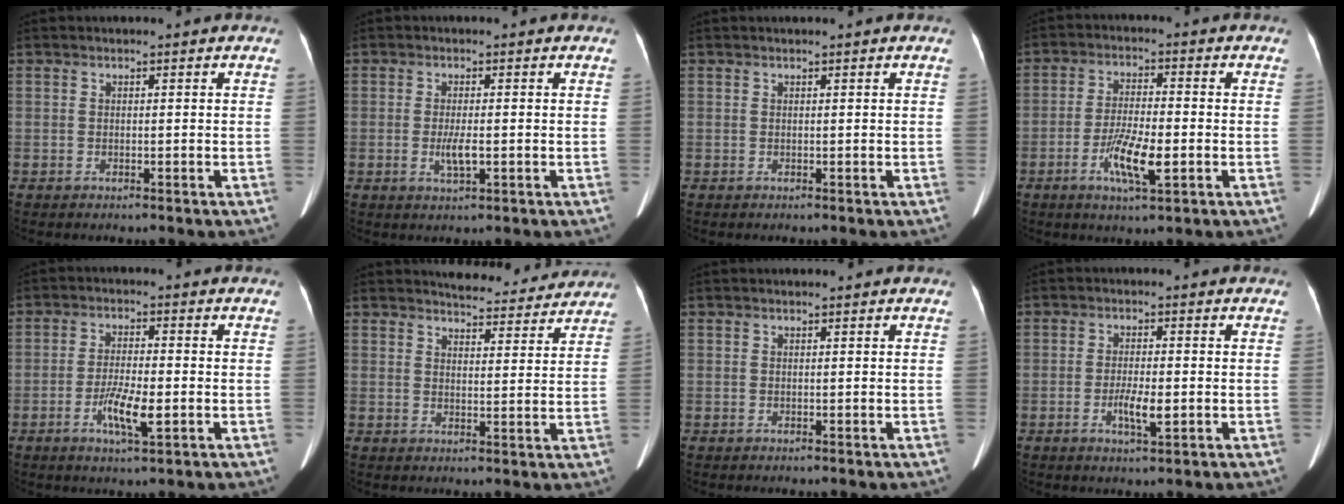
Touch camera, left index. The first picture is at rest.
{"total": 2.8, "force": [-0.6, 0.6, 2.7], "torque": [-0.056, -0.005, -0.009]}
{"total": 0.0}
{"total": 7.4, "force": [-2.7, 1.4, 6.7], "torque": [-0.130, -0.008, -0.047]}
{"total": 5.9, "force": [-2.1, 1.1, 5.5], "torque": [-0.104, -0.007, -0.036]}
{"total": 10.2, "force": [9.9, 2.1, 1.6], "torque": [-0.009, -0.004, 0.114]}
{"total": 0.0}
{"total": 4.1, "force": [-1.2, 0.9, 3.8], "torque": [-0.074, -0.004, -0.018]}